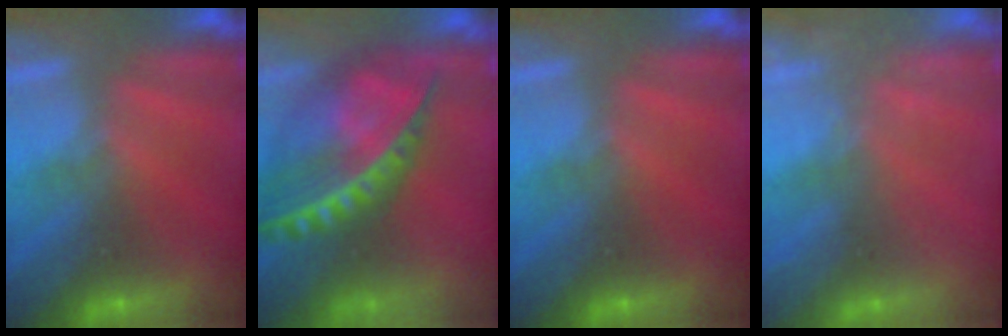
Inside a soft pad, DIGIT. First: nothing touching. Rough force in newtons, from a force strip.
{"total": 7.8}
{"total": 0.0}
{"total": 2.4}